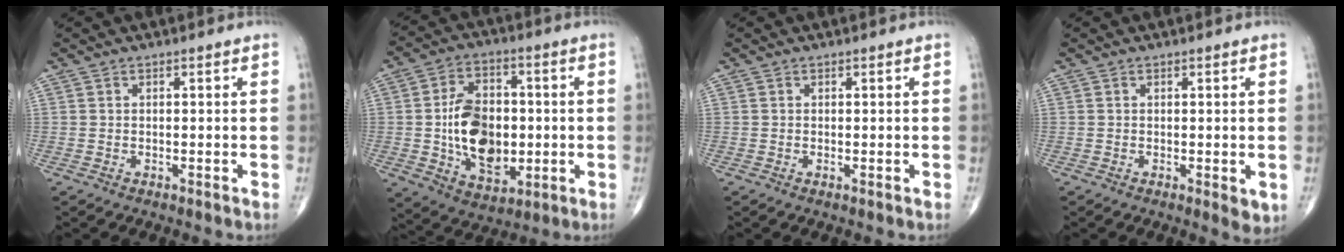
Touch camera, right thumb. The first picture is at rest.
{"total": 15.7, "force": [-0.9, 10.3, 11.7], "torque": [-0.167, 0.006, -0.005]}
{"total": 0.0}
{"total": 2.5, "force": [-0.3, 0.9, 2.4], "torque": [-0.030, -0.008, -0.004]}